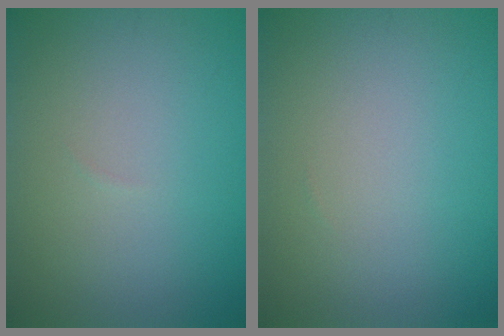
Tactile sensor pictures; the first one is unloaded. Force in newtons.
{"total": 0.0}